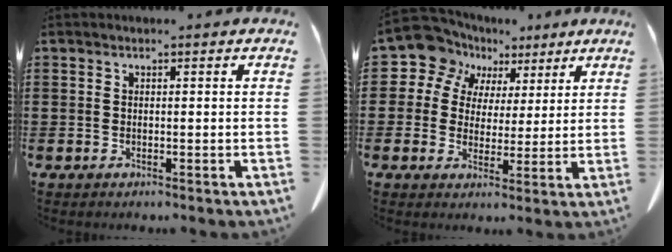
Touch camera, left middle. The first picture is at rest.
{"total": 8.9, "force": [6.0, 6.4, 1.7], "torque": [-0.093, -0.025, 0.110]}